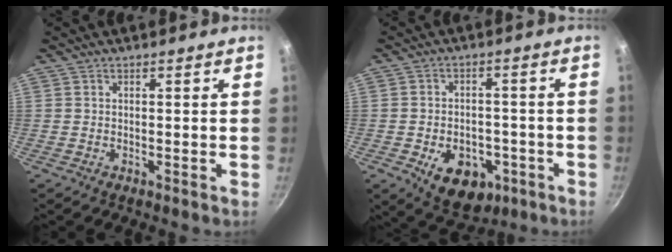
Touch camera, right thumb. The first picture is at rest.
{"total": 10.7, "force": [-4.5, 7.2, 6.6], "torque": [-0.077, 0.020, -0.056]}